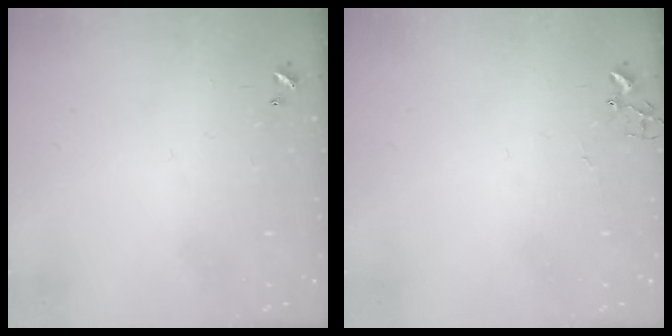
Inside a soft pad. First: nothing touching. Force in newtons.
{"total": 1.8, "press": 1.8, "slide": 0.2}